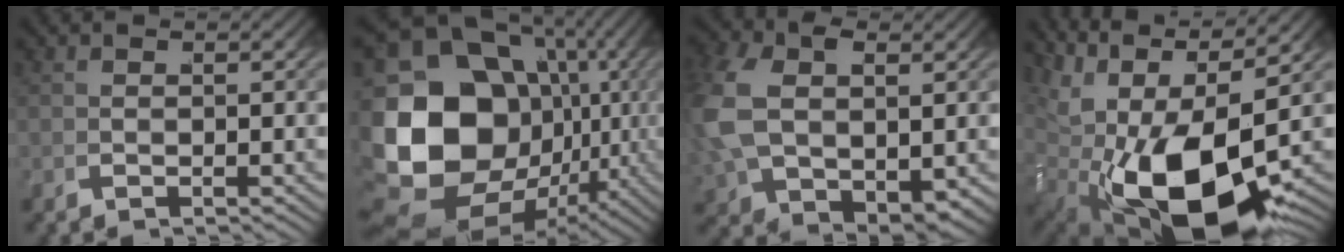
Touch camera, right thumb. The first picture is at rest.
{"total": 22.0, "force": [-2.0, 16.8, 14.2], "torque": [-0.303, -0.078, 0.004]}
{"total": 7.4, "force": [0.9, 5.0, 5.3], "torque": [-0.143, -0.030, 0.045]}
{"total": 16.7, "force": [0.2, 10.3, 13.1], "torque": [-0.270, -0.067, 0.045]}